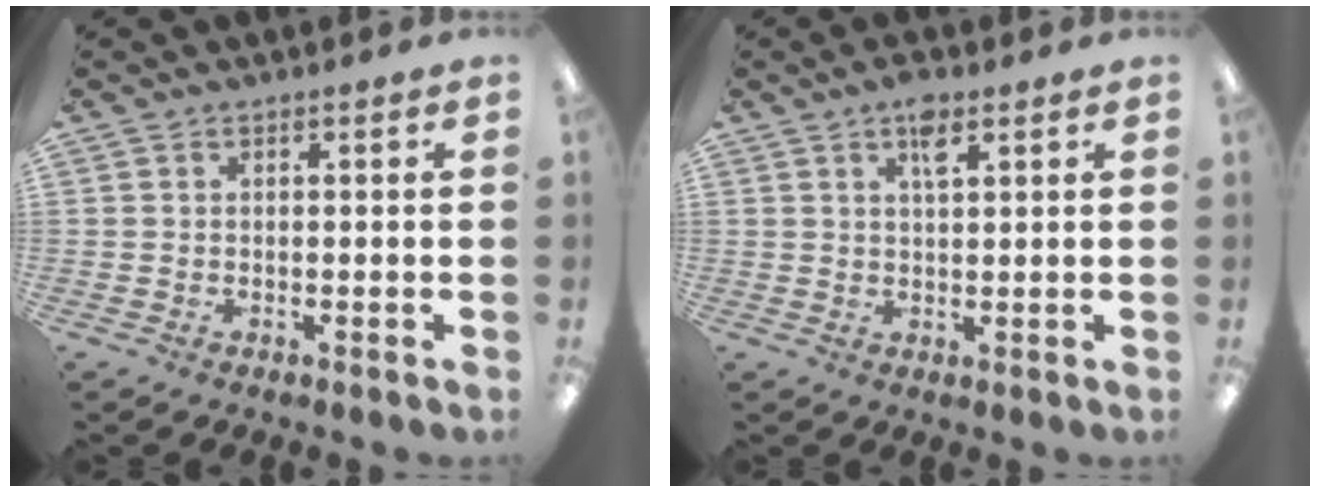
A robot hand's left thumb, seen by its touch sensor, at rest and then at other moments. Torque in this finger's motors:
{"motor_torque": [0.66, 0.13, 0.68, -0.26, 0.06]}